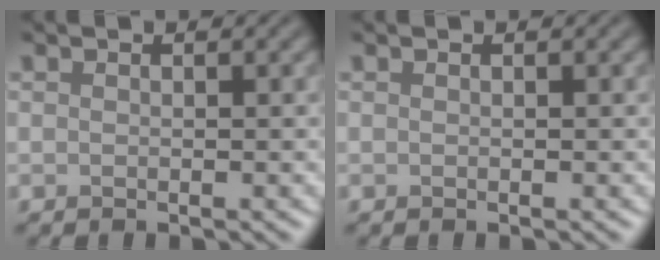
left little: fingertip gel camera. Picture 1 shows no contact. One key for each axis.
{"total": 0.0}